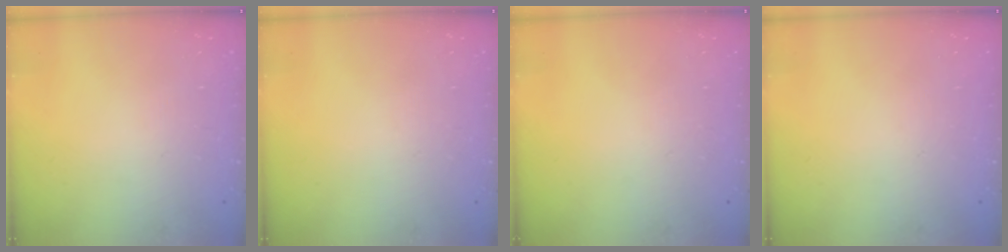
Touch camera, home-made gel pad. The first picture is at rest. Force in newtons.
{"total": 0.0}
{"total": 0.0}
{"total": 0.0}